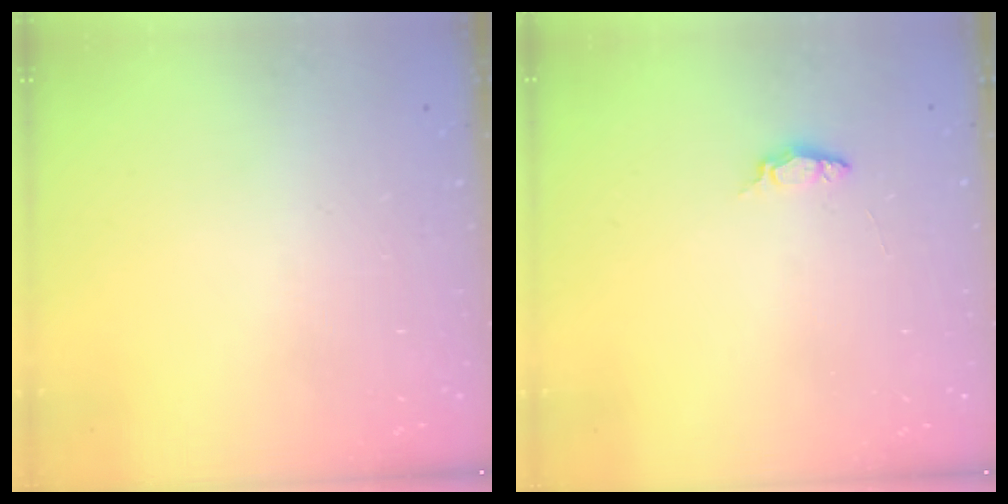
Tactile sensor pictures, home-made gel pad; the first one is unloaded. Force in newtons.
{"total": 4.9, "press": 4.9, "slide": 0.4}